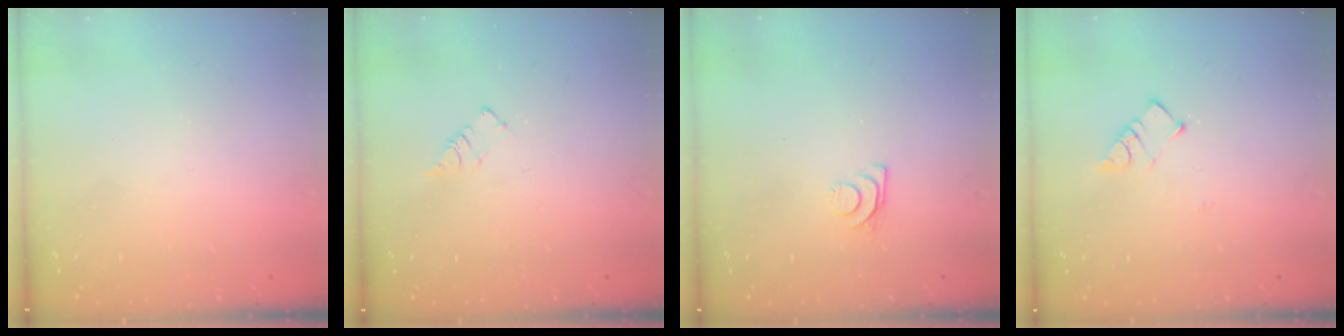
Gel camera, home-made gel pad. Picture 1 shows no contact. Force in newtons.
{"total": 2.6, "press": 2.6, "slide": 0.3}
{"total": 6.5, "press": 6.5, "slide": 0.7}
{"total": 3.7, "press": 3.7, "slide": 0.2}